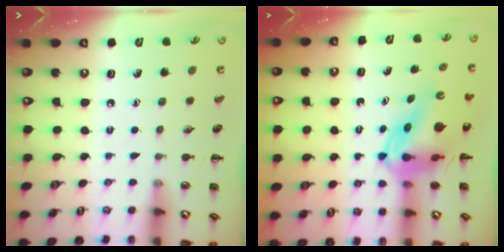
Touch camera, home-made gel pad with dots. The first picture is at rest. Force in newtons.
{"total": 7.7, "press": 7.2, "slide": 2.7}